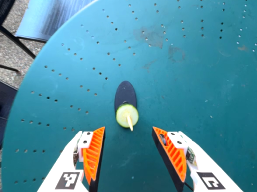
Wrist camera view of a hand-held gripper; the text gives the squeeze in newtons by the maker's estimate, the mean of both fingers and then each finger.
{"total": 0.5, "left": 0.1, "right": 0.9}